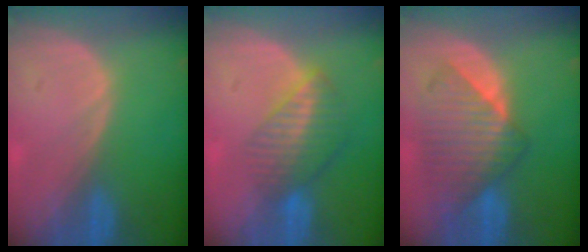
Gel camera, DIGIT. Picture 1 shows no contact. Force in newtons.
{"total": 6.8, "press": 5.9, "slide": 3.4}
{"total": 8.4, "press": 8.2, "slide": 2.1}